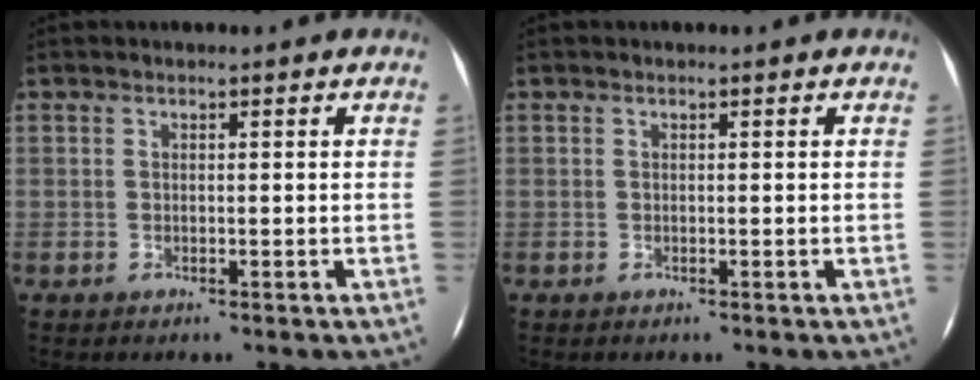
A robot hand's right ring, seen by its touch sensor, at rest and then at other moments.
{"total": 0.0}